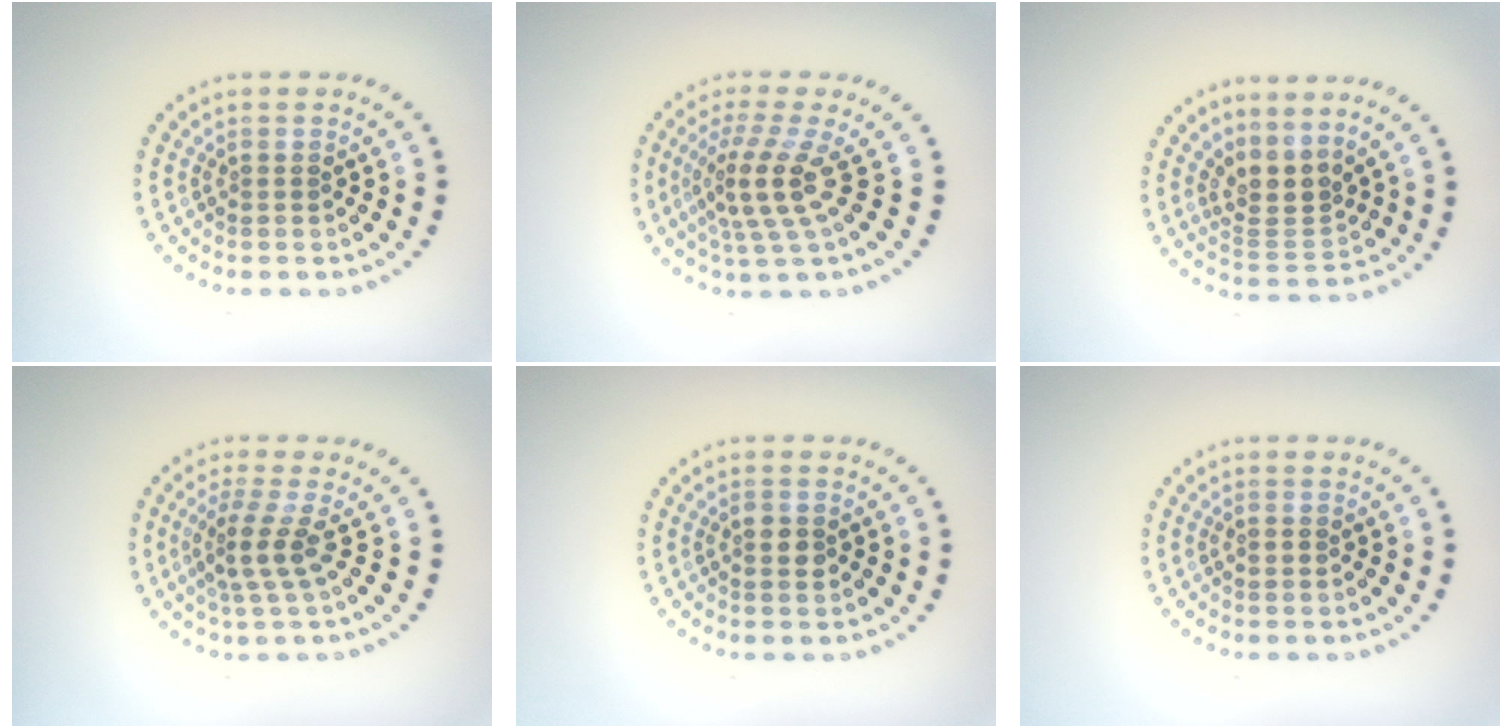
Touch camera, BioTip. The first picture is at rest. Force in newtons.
{"total": 4.1, "press": 2.7, "slide": 3.1}
{"total": 3.1, "press": 2.2, "slide": 2.2}
{"total": 2.9, "press": 2.1, "slide": 2.0}
{"total": 1.4, "press": 1.4, "slide": 0.1}
{"total": 0.9, "press": 0.9, "slide": 0.1}